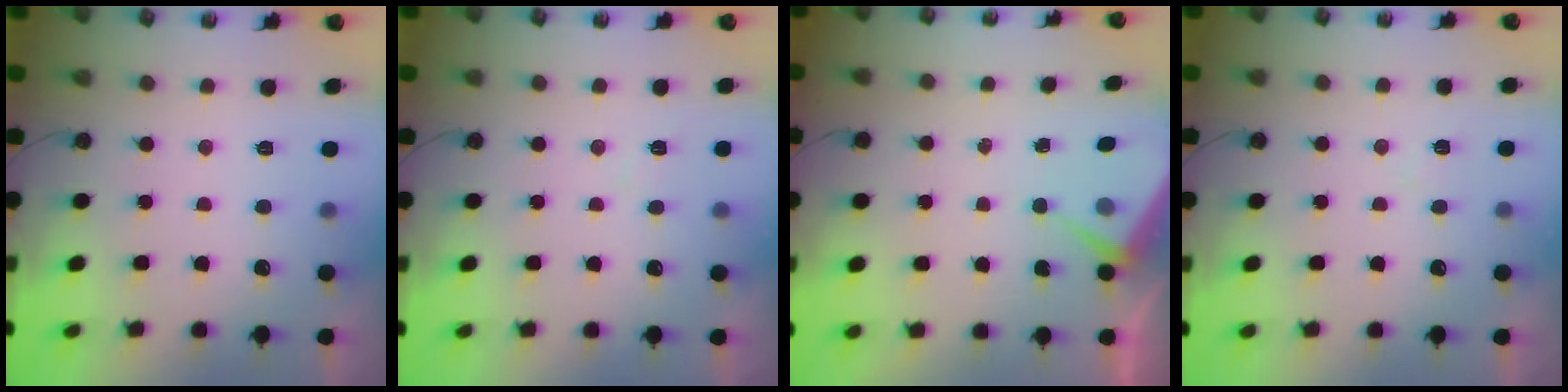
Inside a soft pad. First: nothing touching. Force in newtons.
{"total": 3.4, "press": 3.4, "slide": 0.6}
{"total": 4.2, "press": 4.1, "slide": 0.5}
{"total": 5.2, "press": 5.1, "slide": 0.7}